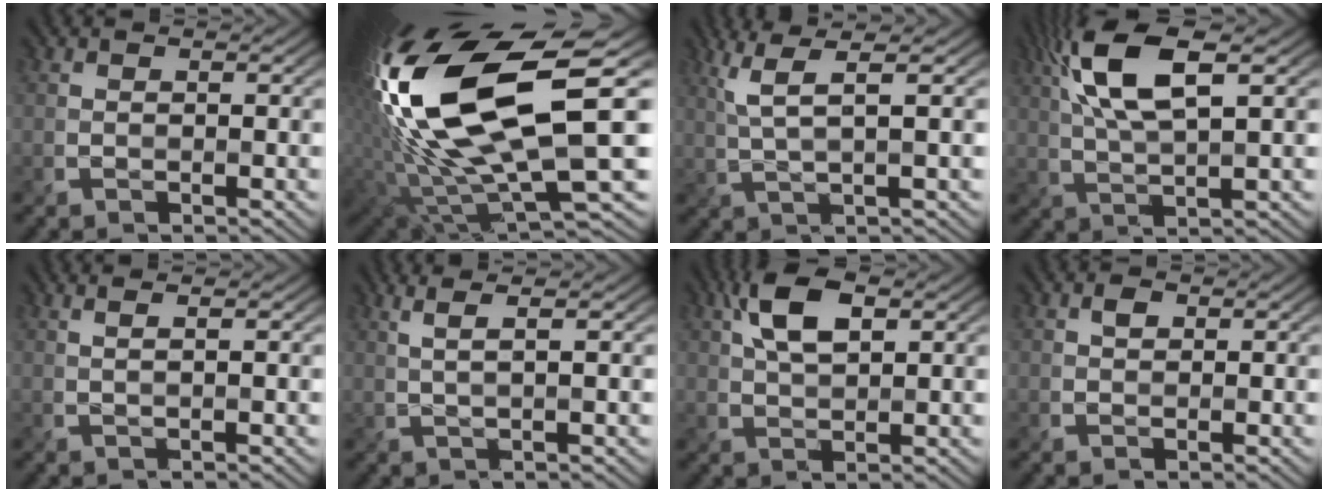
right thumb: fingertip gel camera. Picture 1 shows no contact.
{"total": 20.0, "force": [5.1, 7.5, 17.8], "torque": [-0.384, -0.006, 0.085]}
{"total": 5.1, "force": [2.4, 0.7, 4.5], "torque": [-0.096, 0.012, 0.053]}
{"total": 10.7, "force": [4.4, 3.5, 9.1], "torque": [-0.202, 0.015, 0.080]}
{"total": 1.8, "force": [1.0, 0.3, 1.5], "torque": [-0.007, 0.001, -0.005]}
{"total": 3.2, "force": [1.6, 0.4, 2.7], "torque": [-0.033, 0.005, 0.021]}
{"total": 6.5, "force": [2.6, 3.0, 5.1], "torque": [-0.110, 0.008, 0.048]}
{"total": 1.0, "force": [0.5, 0.8, 0.5], "torque": [-0.007, 0.001, 0.007]}